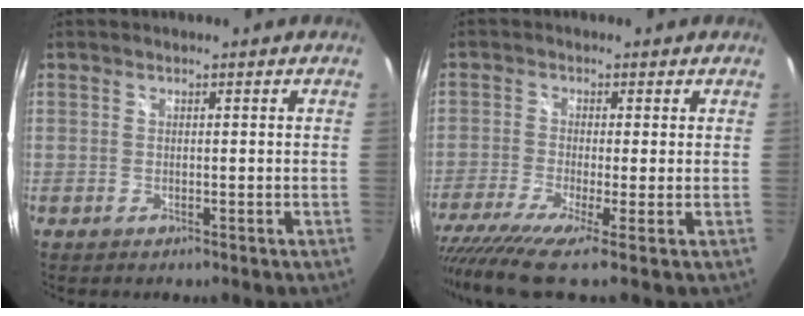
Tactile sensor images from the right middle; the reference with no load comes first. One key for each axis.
{"total": 10.5, "fx": -7.2, "fy": 0.1, "fz": 7.7, "tx": -0.173, "ty": -0.054, "tz": -0.134}